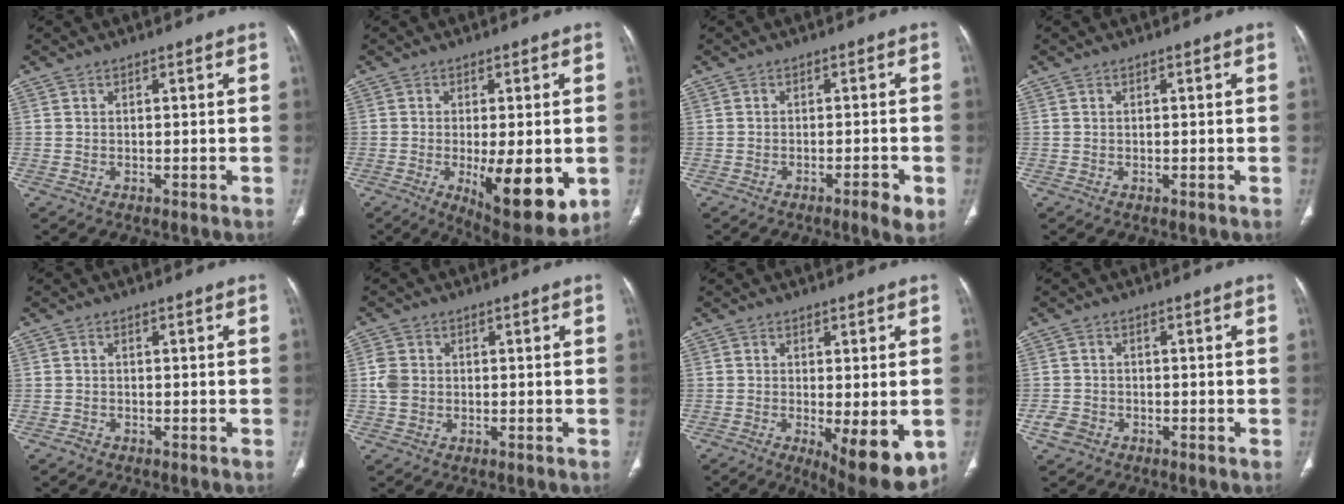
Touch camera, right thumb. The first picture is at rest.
{"total": 14.4, "force": [-3.4, 5.0, 13.1], "torque": [-0.176, -0.026, -0.037]}
{"total": 3.5, "force": [-1.8, 0.6, 3.0], "torque": [-0.047, 0.005, -0.029]}
{"total": 0.0}
{"total": 0.8, "force": [-0.6, 0.5, 0.2], "torque": [-0.004, 0.001, -0.016]}
{"total": 3.7, "force": [0.0, 3.1, 2.0], "torque": [-0.040, 0.005, -0.001]}
{"total": 10.8, "force": [-3.1, 3.7, 9.7], "torque": [-0.128, -0.023, -0.036]}
{"total": 2.7, "force": [-1.5, 2.1, 1.1], "torque": [-0.016, 0.006, -0.029]}